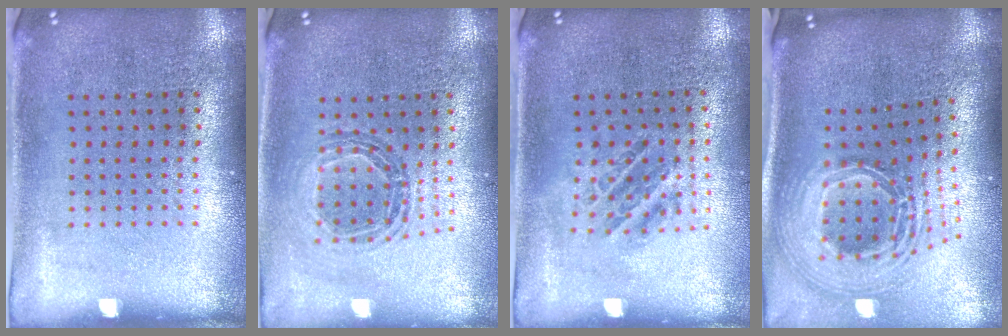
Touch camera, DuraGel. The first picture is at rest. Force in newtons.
{"total": 0.9, "press": 0.9, "slide": 0.1}
{"total": 1.0, "press": 1.0, "slide": 0.2}
{"total": 2.9, "press": 2.0, "slide": 2.1}